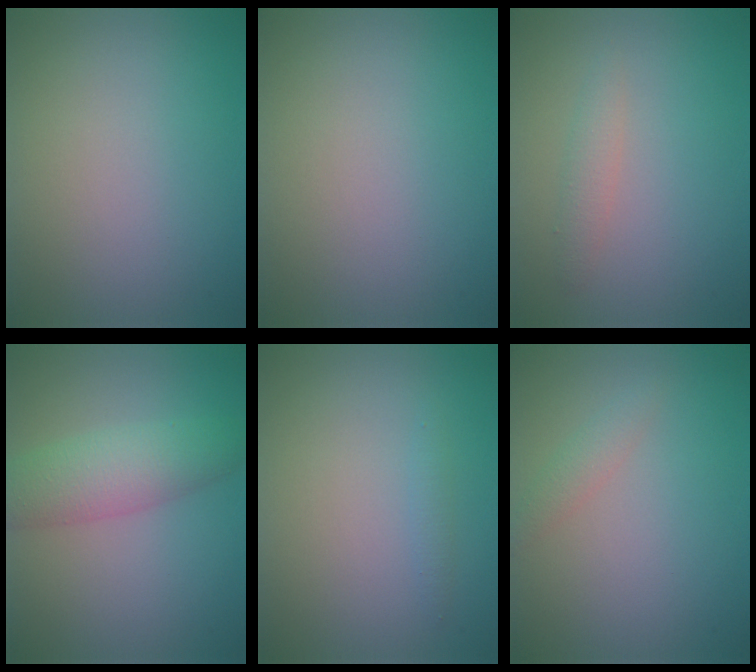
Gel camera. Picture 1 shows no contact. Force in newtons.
{"total": 0.0}
{"total": 1.4, "press": 1.4, "slide": 0.1}
{"total": 4.6, "press": 4.6, "slide": 0.1}
{"total": 0.7, "press": 0.7, "slide": 0.0}
{"total": 1.2, "press": 1.2, "slide": 0.0}